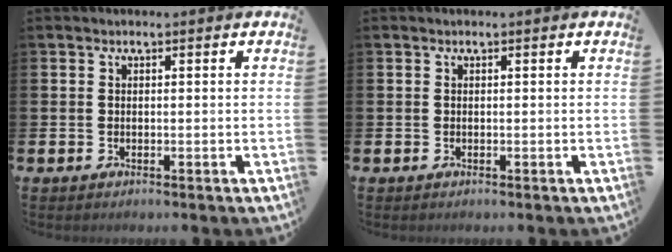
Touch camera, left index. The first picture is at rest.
{"total": 0.0}